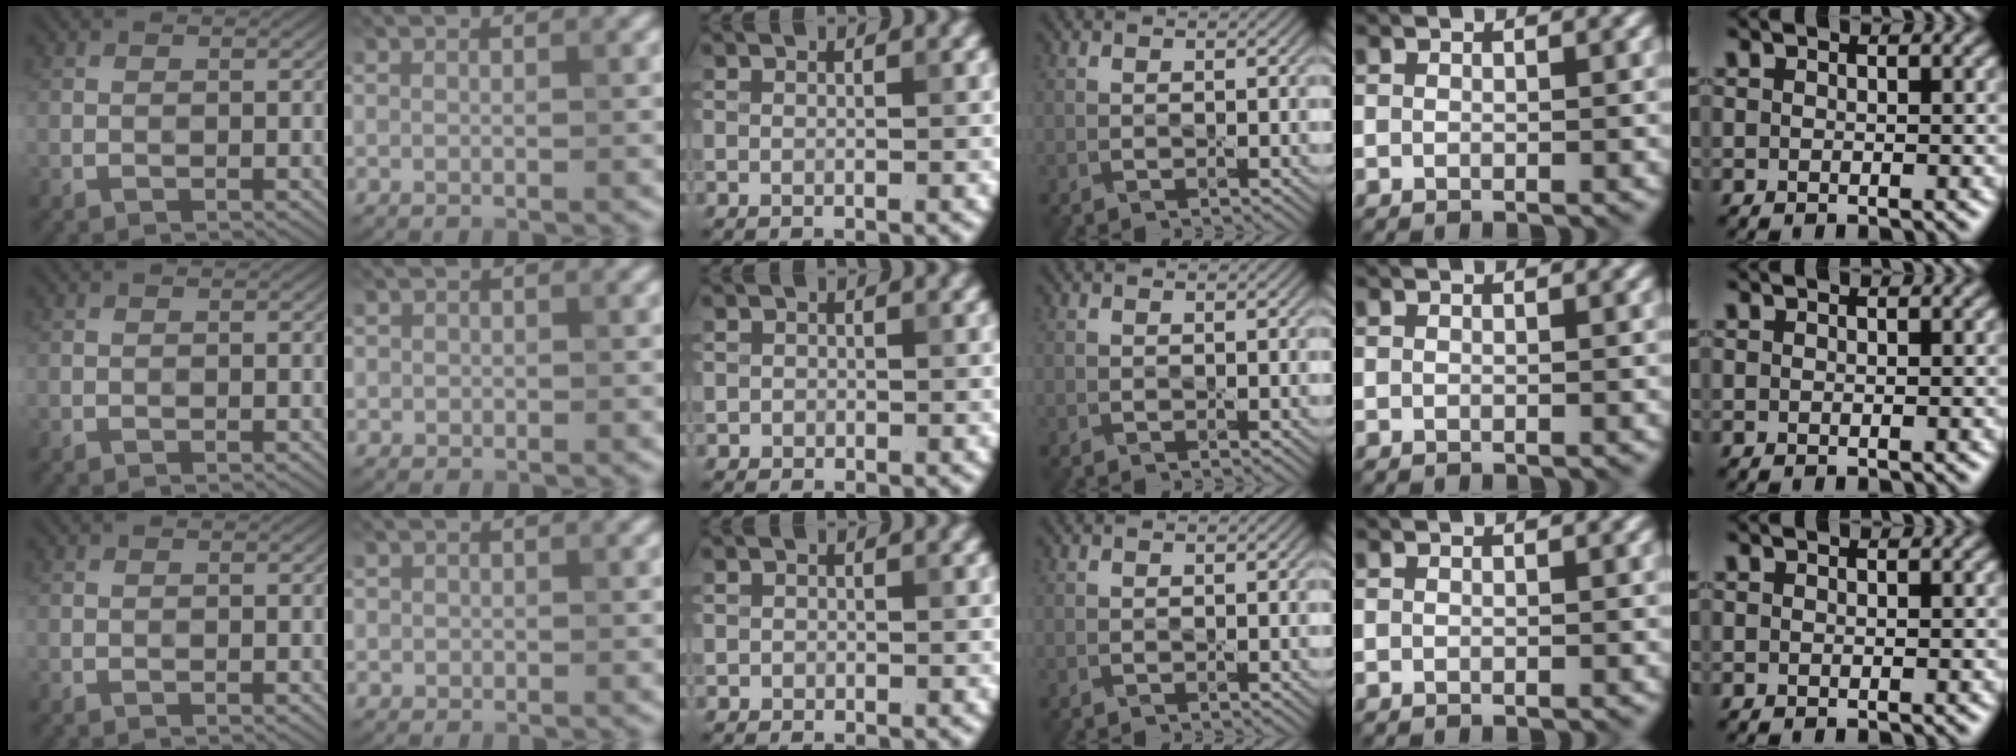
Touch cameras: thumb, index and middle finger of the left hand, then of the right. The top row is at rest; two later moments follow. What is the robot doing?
{"motion": "press", "object": "stapler"}